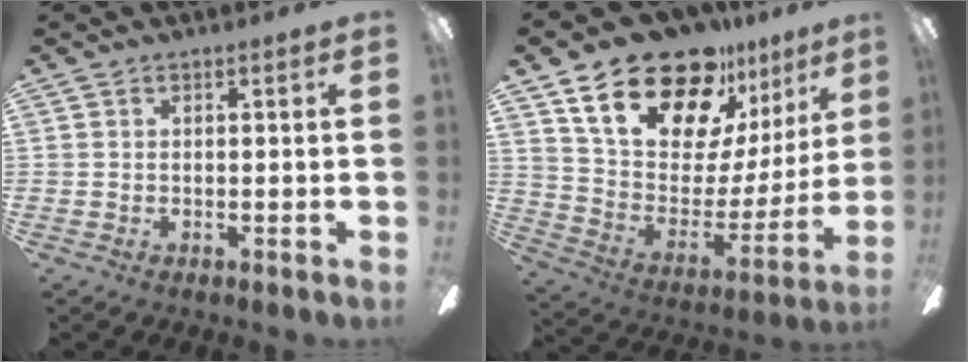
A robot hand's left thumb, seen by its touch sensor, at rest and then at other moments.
{"total": 24.2, "force": [17.6, 11.2, 12.3], "torque": [-0.204, -0.116, 0.320]}